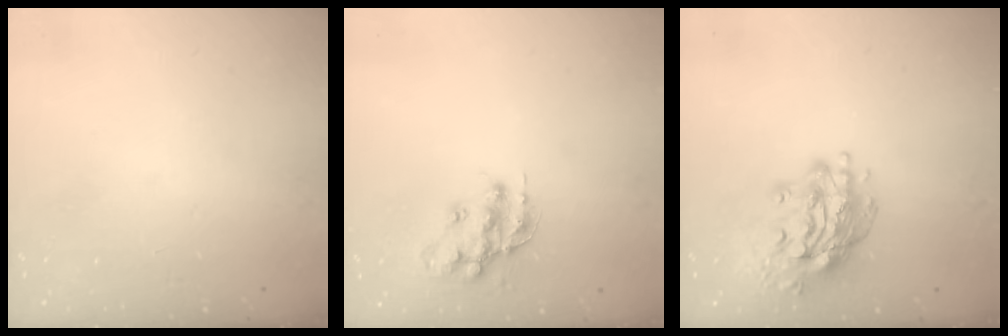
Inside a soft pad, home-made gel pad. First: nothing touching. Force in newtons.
{"total": 14.0, "press": 14.0, "slide": 0.7}
{"total": 15.9, "press": 15.9, "slide": 1.5}